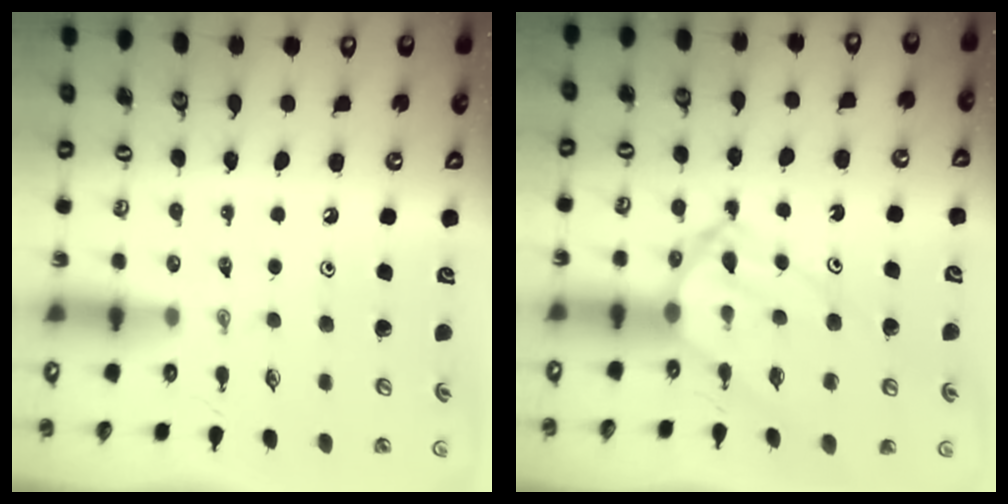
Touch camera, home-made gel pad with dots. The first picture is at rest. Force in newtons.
{"total": 11.2, "press": 11.1, "slide": 1.1}